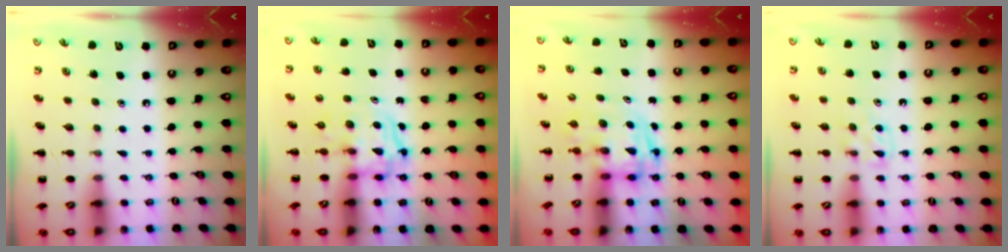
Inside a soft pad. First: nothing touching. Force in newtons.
{"total": 3.4, "press": 3.4, "slide": 0.4}
{"total": 2.6, "press": 2.6, "slide": 0.5}
{"total": 3.9, "press": 3.7, "slide": 1.3}